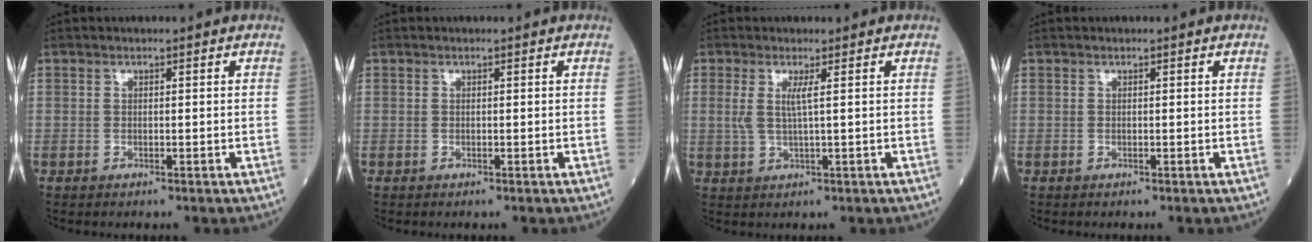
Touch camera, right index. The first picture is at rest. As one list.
[{"total": 0.0}, {"total": 2.7, "force": [0.7, -0.2, 2.6], "torque": [-0.063, 0.001, 0.015]}, {"total": 0.0}]